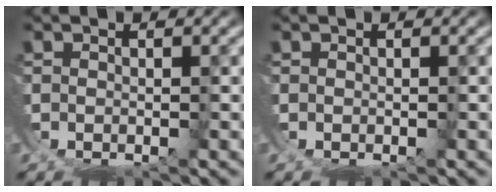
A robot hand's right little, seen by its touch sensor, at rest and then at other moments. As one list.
[{"total": 0.0}]